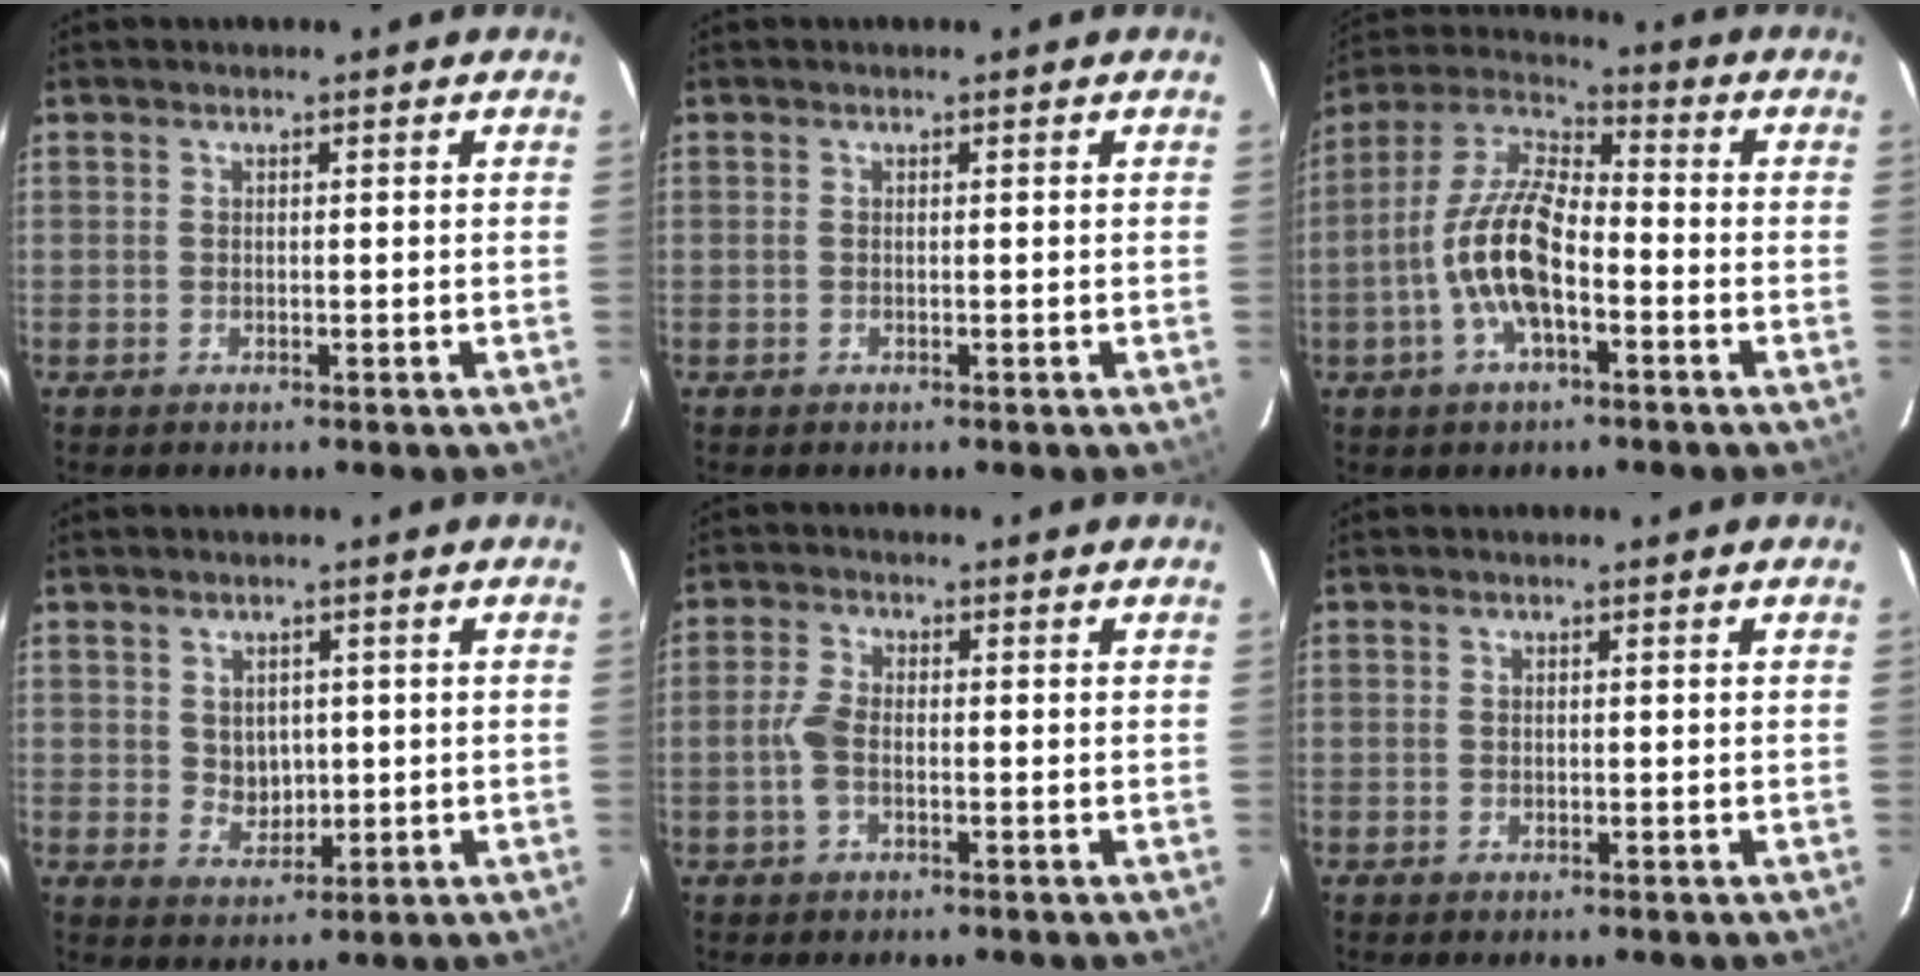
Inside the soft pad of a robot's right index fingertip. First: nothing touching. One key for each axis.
{"total": 0.0}
{"total": 13.2, "fx": -4.1, "fy": 5.2, "fz": 11.4, "tx": -0.238, "ty": 0.006, "tz": -0.081}
{"total": 4.0, "fx": 0.7, "fy": 3.5, "fz": 1.7, "tx": -0.026, "ty": 0.001, "tz": 0.023}
{"total": 3.9, "fx": -1.0, "fy": 1.8, "fz": 3.3, "tx": -0.078, "ty": 0.004, "tz": -0.019}
{"total": 0.0}